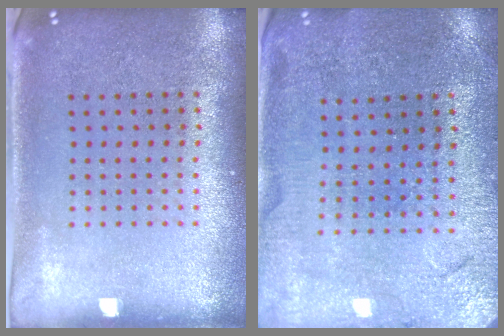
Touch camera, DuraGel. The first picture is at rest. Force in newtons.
{"total": 0.7, "press": 0.7, "slide": 0.1}